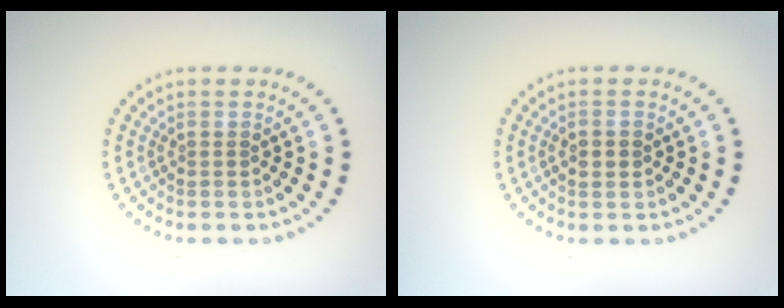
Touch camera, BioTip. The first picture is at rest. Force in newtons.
{"total": 1.8, "press": 1.8, "slide": 0.1}